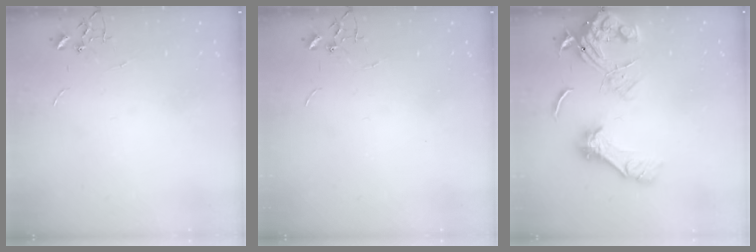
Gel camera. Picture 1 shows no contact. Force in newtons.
{"total": 0.0}
{"total": 15.7, "press": 15.6, "slide": 1.9}